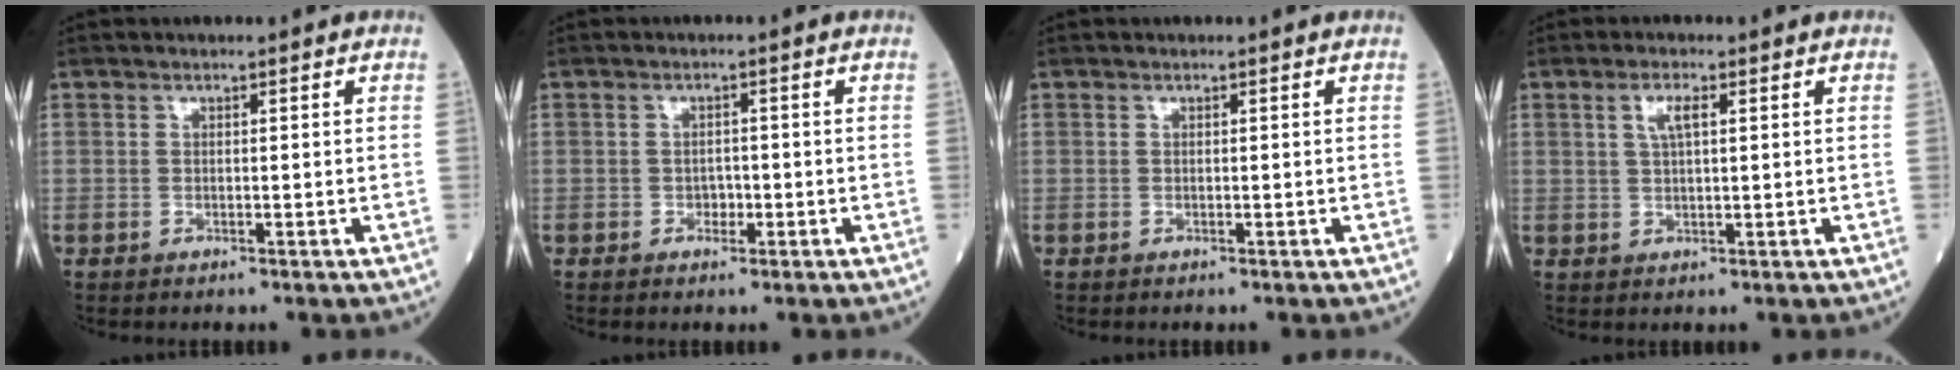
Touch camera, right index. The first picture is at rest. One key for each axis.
{"total": 1.5, "fx": -0.6, "fy": 1.1, "fz": 0.8, "tx": -0.009, "ty": 0.005, "tz": -0.007}
{"total": 0.0}
{"total": 3.0, "fx": 1.1, "fy": 0.7, "fz": 2.7, "tx": -0.056, "ty": 0.005, "tz": 0.022}